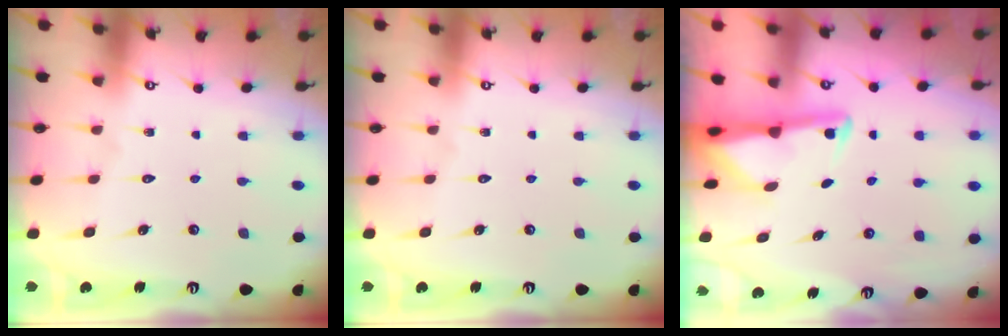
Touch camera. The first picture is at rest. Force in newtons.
{"total": 0.0}
{"total": 2.7, "press": 2.7, "slide": 0.7}